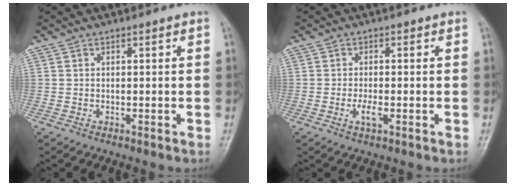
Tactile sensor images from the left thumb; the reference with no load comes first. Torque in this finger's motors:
{"motor_torque": [-0.03, 0.10, 0.20, 0.05, 0.00]}